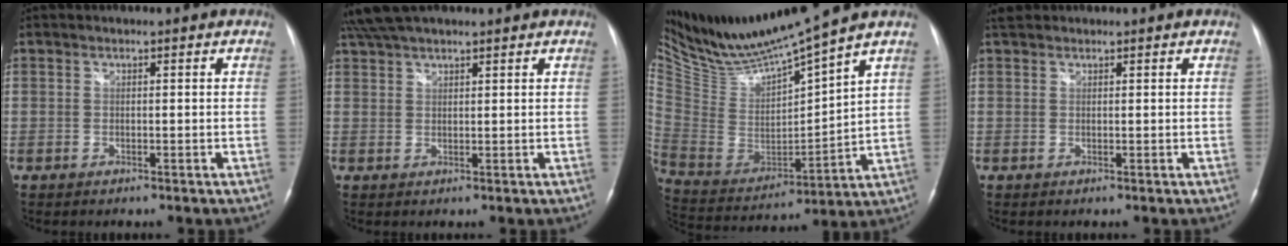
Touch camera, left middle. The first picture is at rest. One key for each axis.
{"total": 6.9, "fx": 5.9, "fy": 1.3, "fz": 3.2, "tx": -0.062, "ty": 0.040, "tz": 0.110}
{"total": 14.7, "fx": 13.4, "fy": -0.9, "fz": 5.9, "tx": -0.121, "ty": -0.023, "tz": 0.266}
{"total": 1.7, "fx": 1.4, "fy": 0.8, "fz": 0.2, "tx": -0.012, "ty": 0.021, "tz": 0.025}